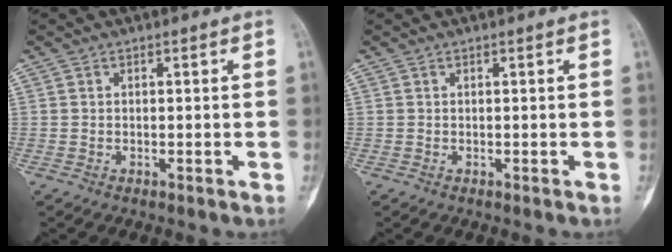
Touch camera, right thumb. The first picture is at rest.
{"total": 0.0}